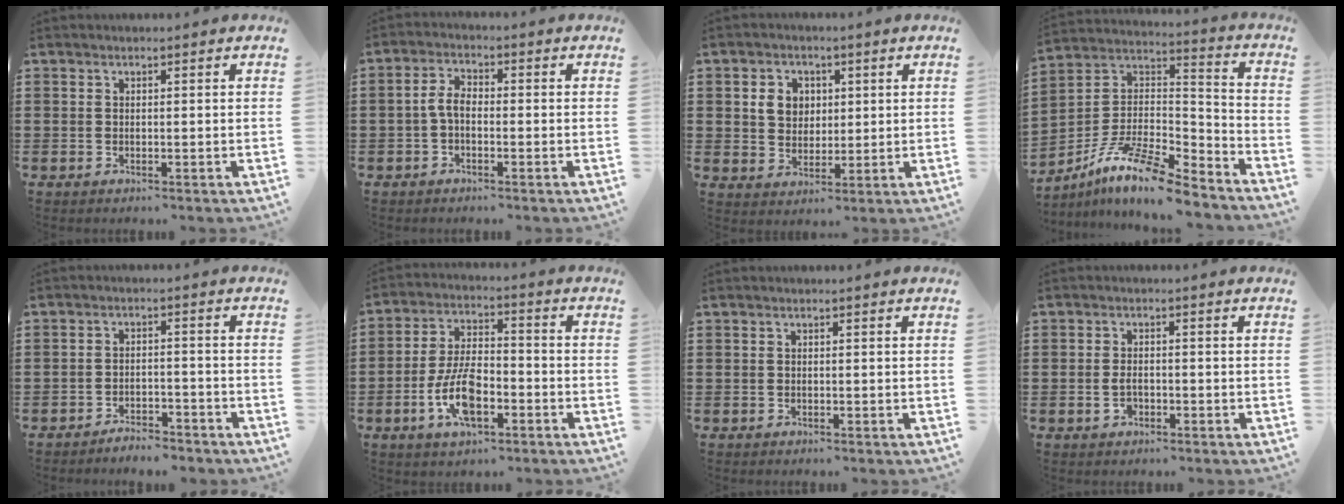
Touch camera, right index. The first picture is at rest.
{"total": 3.5, "force": [-0.9, 1.8, 2.9], "torque": [-0.076, -0.001, -0.025]}
{"total": 4.8, "force": [1.3, 4.1, 2.1], "torque": [-0.048, 0.011, 0.020]}
{"total": 11.3, "force": [-8.9, 2.2, 6.5], "torque": [-0.130, 0.015, -0.178]}
{"total": 3.2, "force": [-3.2, 0.4, 0.3], "torque": [-0.011, 0.003, -0.066]}
{"total": 9.3, "force": [-3.3, 4.2, 7.6], "torque": [-0.166, -0.003, -0.062]}
{"total": 0.0}
{"total": 2.2, "force": [-0.7, 1.3, 1.7], "torque": [-0.034, -0.001, -0.013]}